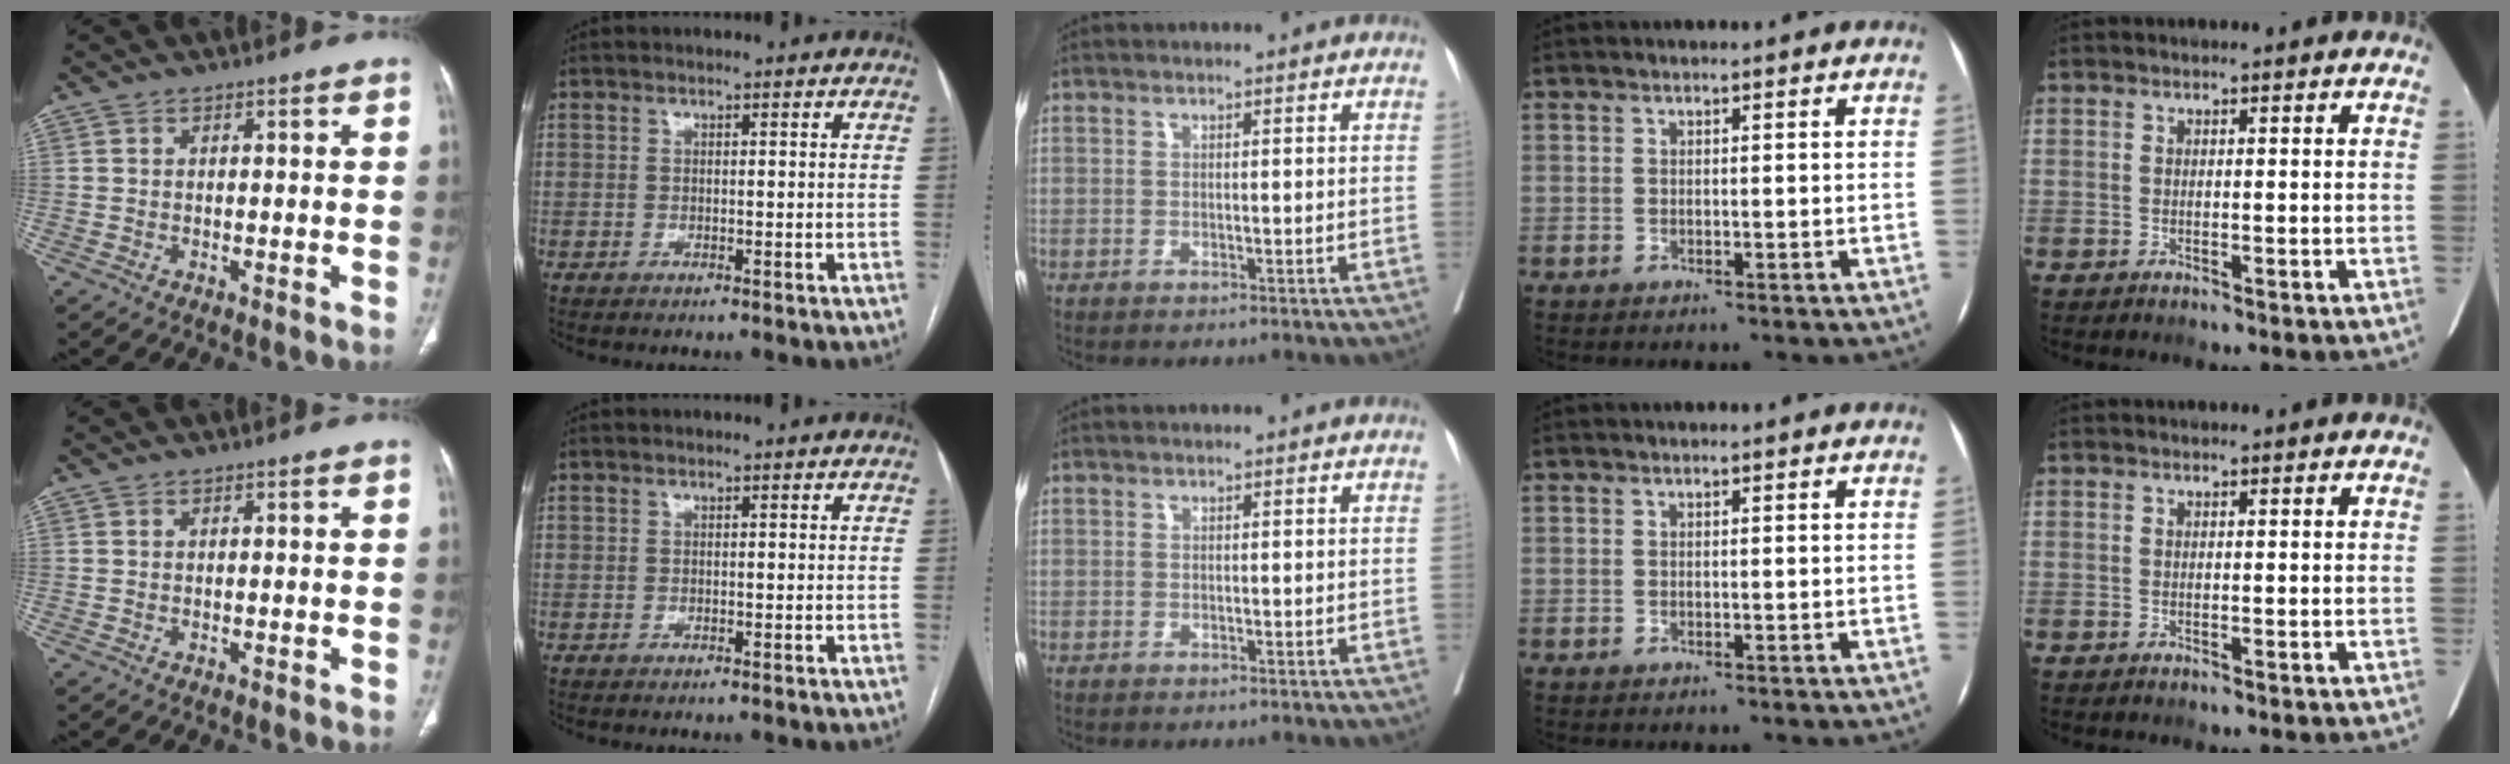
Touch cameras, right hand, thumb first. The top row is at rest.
{}